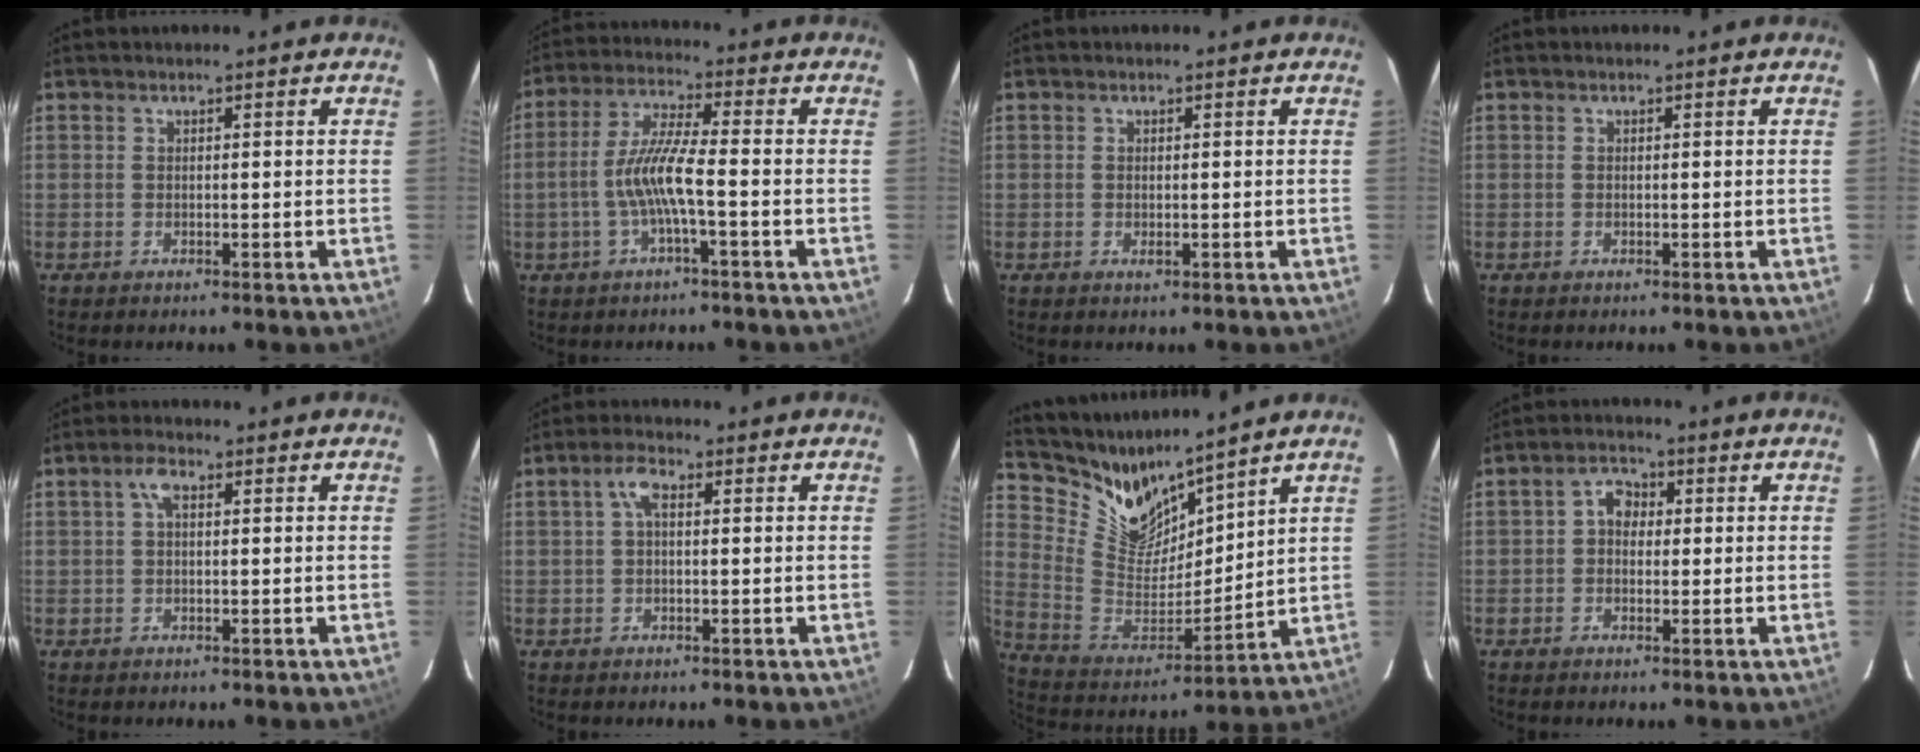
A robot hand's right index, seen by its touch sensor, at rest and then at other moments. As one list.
[{"total": 8.5, "force": [-2.3, 0.6, 8.1], "torque": [-0.174, 0.005, -0.042]}, {"total": 0.8, "force": [0.0, 0.5, 0.6], "torque": [-0.012, 0.000, -0.001]}, {"total": 0.0}, {"total": 2.2, "force": [0.9, 0.8, 1.9], "torque": [-0.039, 0.008, 0.015]}, {"total": 2.8, "force": [0.8, 1.0, 2.4], "torque": [-0.050, 0.010, 0.014]}, {"total": 12.5, "force": [11.4, 3.5, 3.6], "torque": [-0.094, -0.027, 0.229]}, {"total": 3.1, "force": [0.2, 2.6, 1.6], "torque": [-0.030, 0.014, 0.001]}]